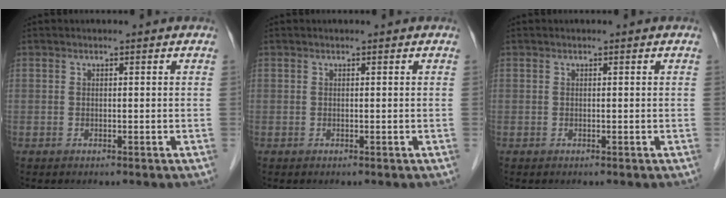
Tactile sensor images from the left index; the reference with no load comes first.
{"total": 0.0}
{"total": 0.0}